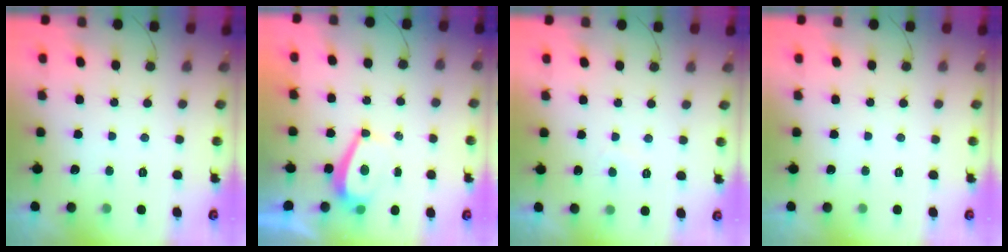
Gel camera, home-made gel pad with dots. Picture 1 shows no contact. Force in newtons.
{"total": 4.1, "press": 4.1, "slide": 0.3}
{"total": 1.7, "press": 1.6, "slide": 0.5}
{"total": 0.0}